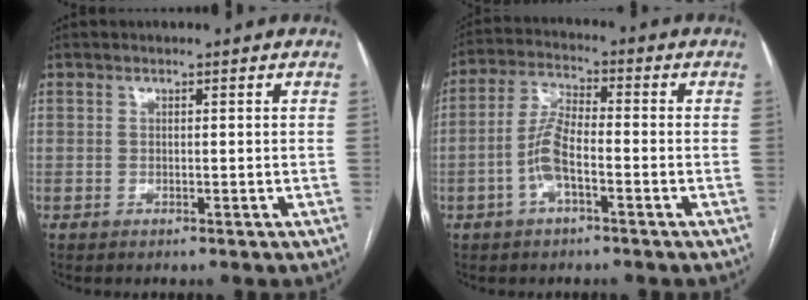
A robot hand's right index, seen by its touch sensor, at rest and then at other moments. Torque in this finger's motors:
{"motor_torque": [1.00, -0.25, 0.48, 0.11]}